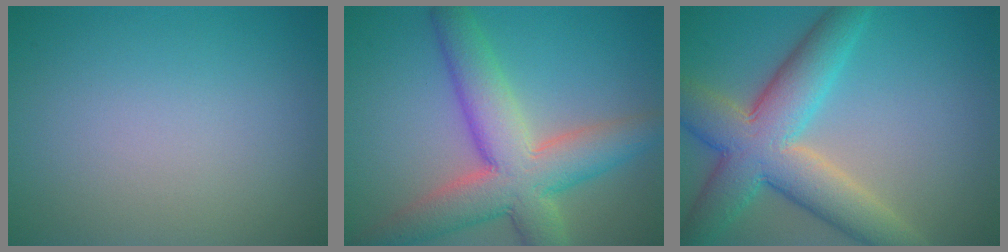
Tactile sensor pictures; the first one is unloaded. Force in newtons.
{"total": 8.9, "press": 8.8, "slide": 0.6}
{"total": 9.1, "press": 9.1, "slide": 0.5}